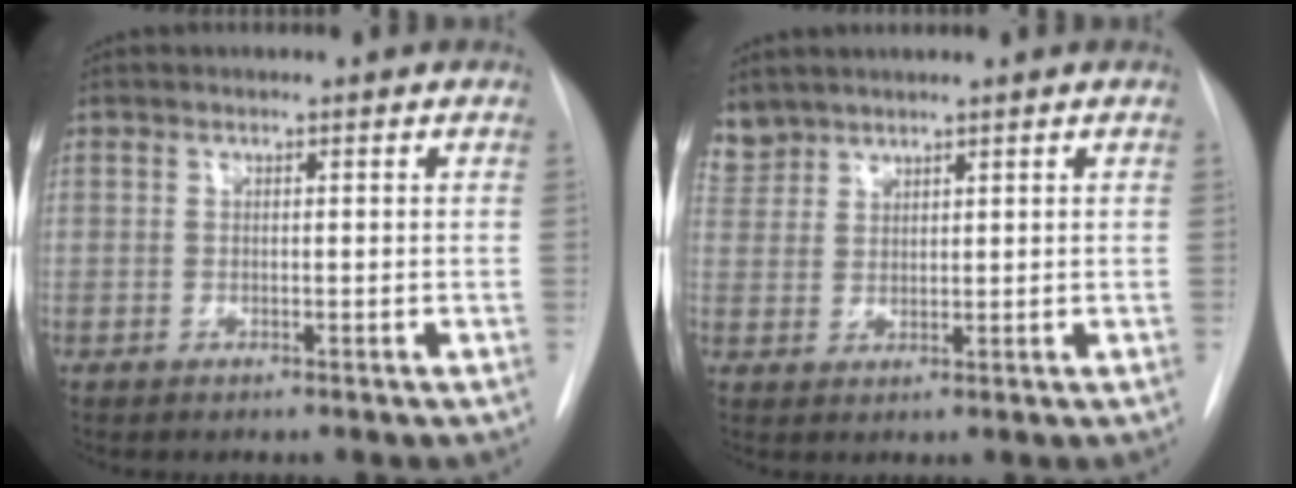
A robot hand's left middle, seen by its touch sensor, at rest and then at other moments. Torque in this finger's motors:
{"motor_torque": [0.01, -0.01, 0.01, -0.04]}